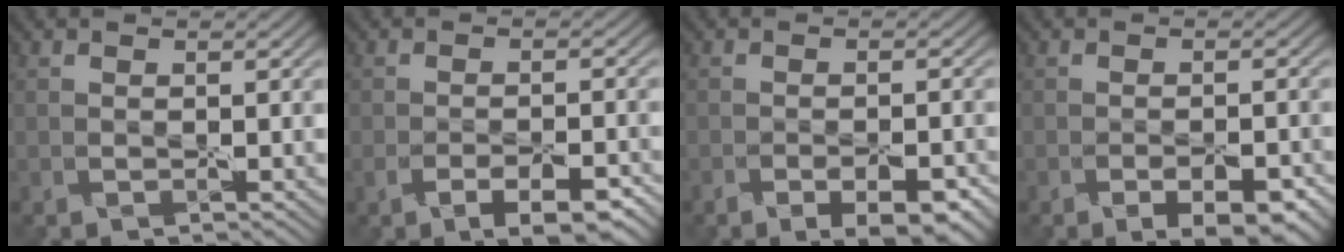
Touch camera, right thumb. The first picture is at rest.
{"total": 4.9, "force": [-3.2, 1.5, 3.4], "torque": [-0.043, 0.001, -0.044]}
{"total": 5.0, "force": [-3.3, 1.5, 3.4], "torque": [-0.038, 0.000, -0.044]}
{"total": 4.5, "force": [-2.8, 1.5, 3.1], "torque": [-0.033, 0.004, -0.033]}